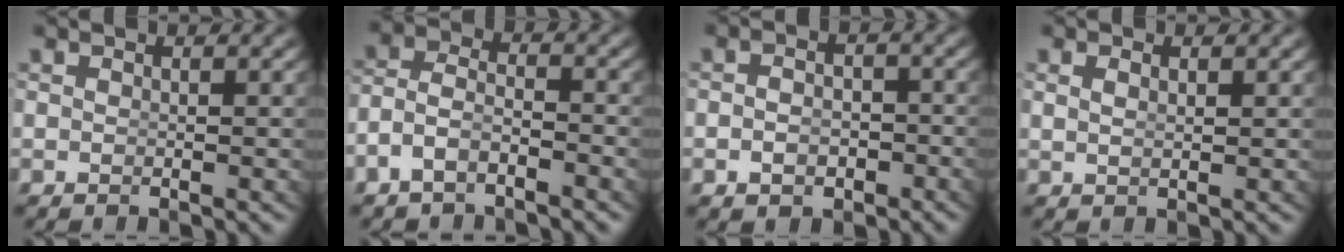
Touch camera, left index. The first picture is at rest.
{"total": 4.2, "force": [-2.3, 2.9, 2.0], "torque": [-0.056, -0.023, -0.034]}
{"total": 2.5, "force": [-1.5, 1.6, 1.1], "torque": [-0.013, -0.008, -0.025]}
{"total": 0.8, "force": [0.4, -0.3, 0.6], "torque": [-0.009, -0.010, 0.018]}